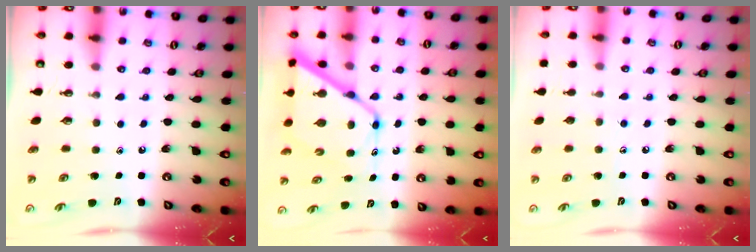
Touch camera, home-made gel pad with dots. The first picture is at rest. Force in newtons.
{"total": 14.0, "press": 14.0, "slide": 1.1}
{"total": 4.4, "press": 4.4, "slide": 0.5}